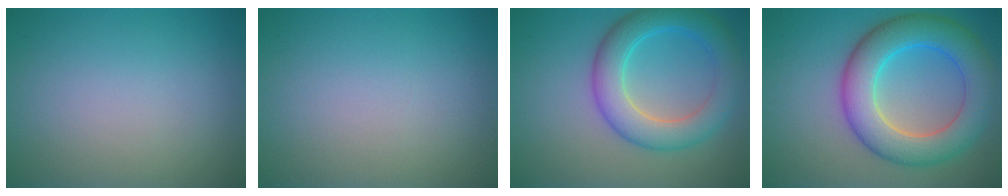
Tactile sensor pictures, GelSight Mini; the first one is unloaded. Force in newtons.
{"total": 0.0}
{"total": 6.0, "press": 6.0, "slide": 0.1}
{"total": 8.4, "press": 8.4, "slide": 0.6}